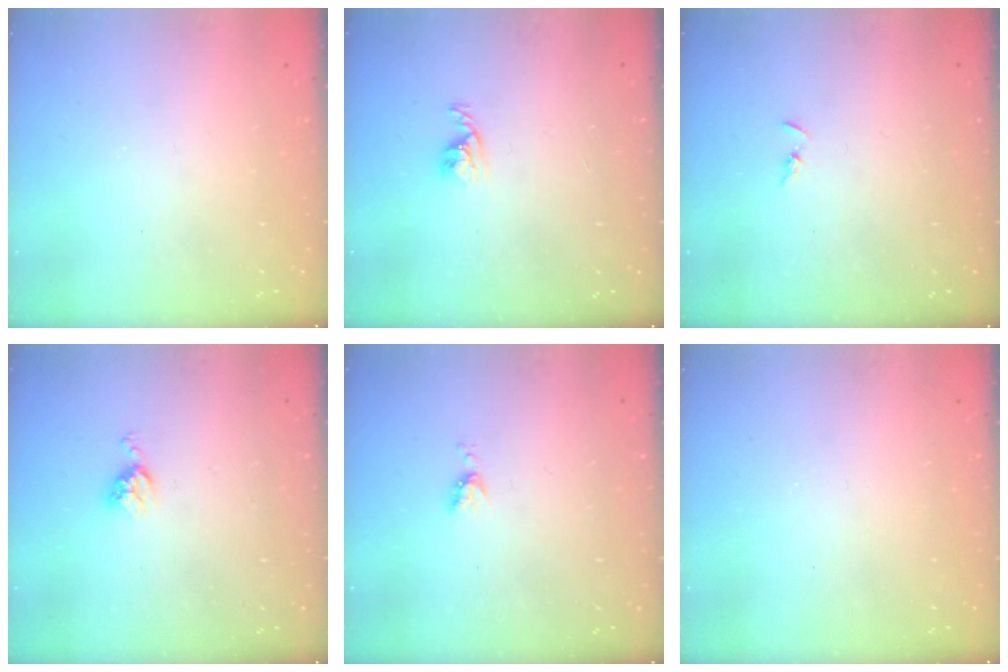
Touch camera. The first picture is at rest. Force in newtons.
{"total": 3.3, "press": 3.2, "slide": 0.4}
{"total": 1.5, "press": 1.5, "slide": 0.4}
{"total": 5.5, "press": 5.5, "slide": 0.7}
{"total": 3.7, "press": 3.7, "slide": 0.5}
{"total": 0.0}